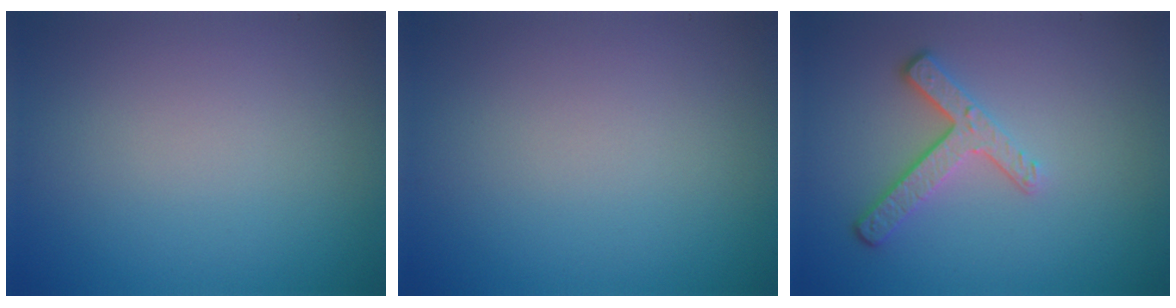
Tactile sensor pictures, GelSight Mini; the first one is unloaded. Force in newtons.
{"total": 0.0}
{"total": 3.4, "press": 2.7, "slide": 2.2}